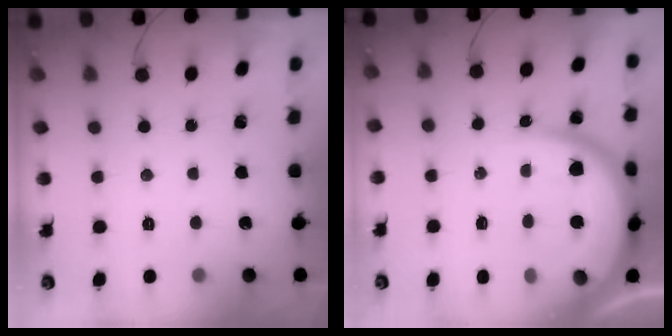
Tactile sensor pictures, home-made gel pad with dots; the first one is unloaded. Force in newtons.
{"total": 15.4, "press": 15.3, "slide": 0.8}